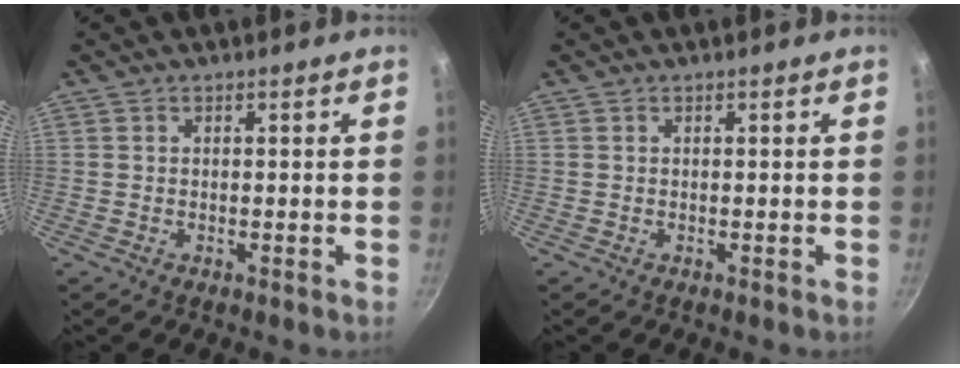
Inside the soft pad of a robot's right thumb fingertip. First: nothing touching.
{"total": 0.0}